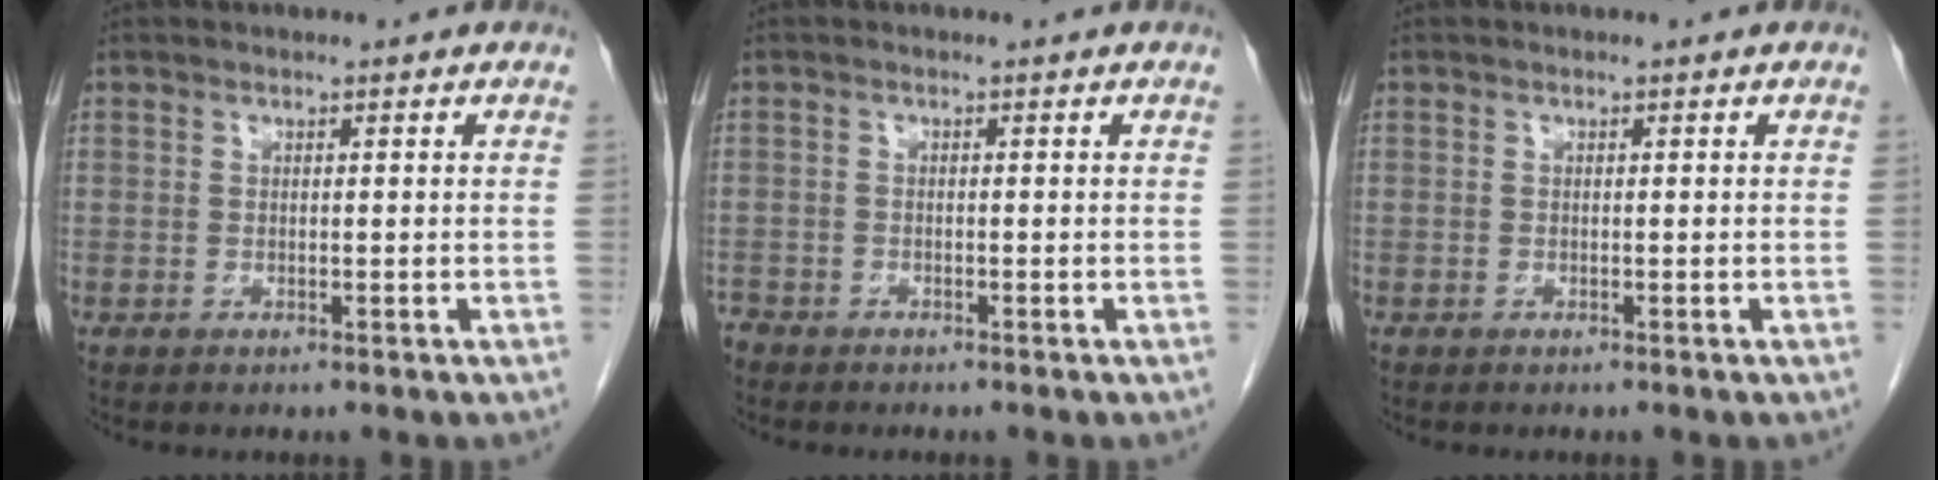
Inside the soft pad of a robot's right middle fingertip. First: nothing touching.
{"total": 1.9, "force": [-1.7, 0.9, 0.2], "torque": [-0.006, -0.001, -0.032]}
{"total": 0.0}